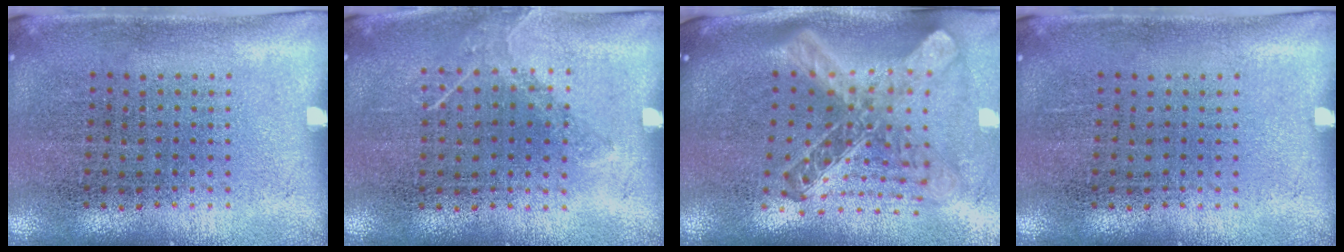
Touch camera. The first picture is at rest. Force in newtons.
{"total": 0.9, "press": 0.9, "slide": 0.4}
{"total": 2.7, "press": 2.0, "slide": 1.9}
{"total": 0.0}